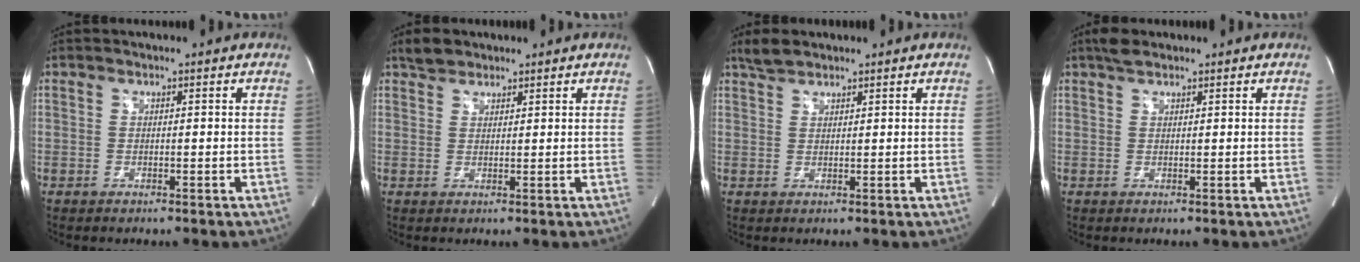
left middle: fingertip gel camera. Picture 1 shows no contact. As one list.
[{"total": 2.6, "force": [2.2, 1.4, 0.6], "torque": [-0.015, 0.012, 0.039]}, {"total": 3.0, "force": [2.4, 1.7, 0.7], "torque": [-0.017, 0.014, 0.043]}, {"total": 2.4, "force": [1.9, 0.9, 1.2], "torque": [-0.026, 0.016, 0.034]}]